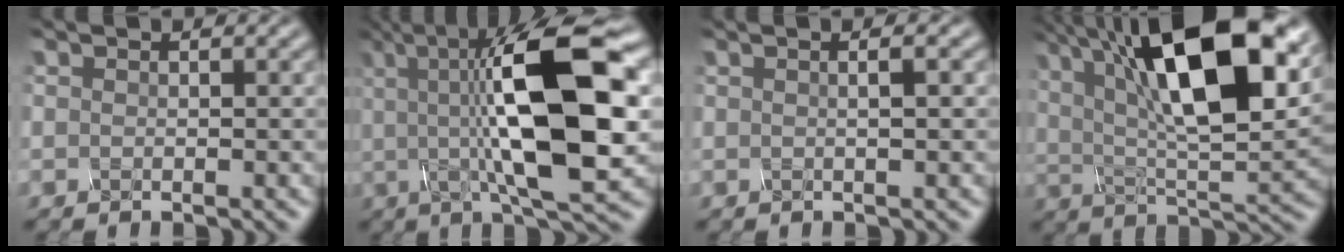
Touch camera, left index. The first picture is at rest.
{"total": 13.7, "force": [1.6, 4.0, 13.0], "torque": [-0.198, 0.010, 0.021]}
{"total": 2.9, "force": [0.8, 1.3, 2.4], "torque": [-0.012, 0.015, -0.013]}
{"total": 15.5, "force": [6.0, 5.5, 13.2], "torque": [-0.213, 0.010, 0.094]}